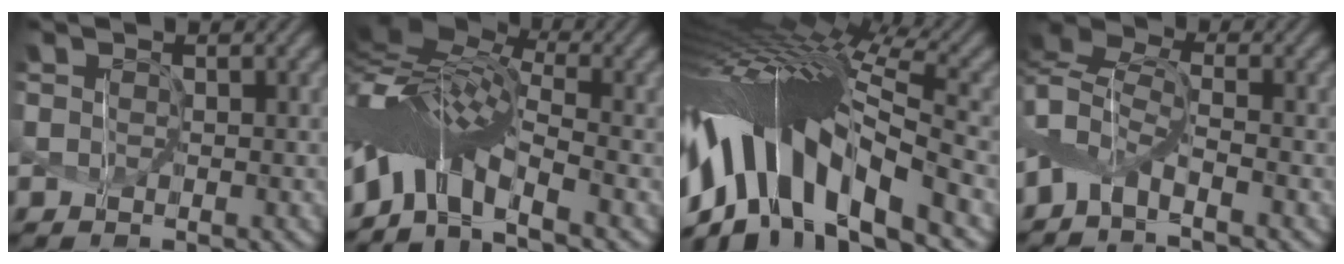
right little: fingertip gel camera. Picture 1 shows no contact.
{"total": 8.0, "force": [-2.9, 2.3, 7.1], "torque": [-0.142, 0.011, -0.056]}
{"total": 13.7, "force": [-4.6, 4.8, 12.0], "torque": [-0.251, 0.024, -0.070]}
{"total": 4.3, "force": [-3.0, 1.0, 2.8], "torque": [-0.082, -0.004, -0.062]}